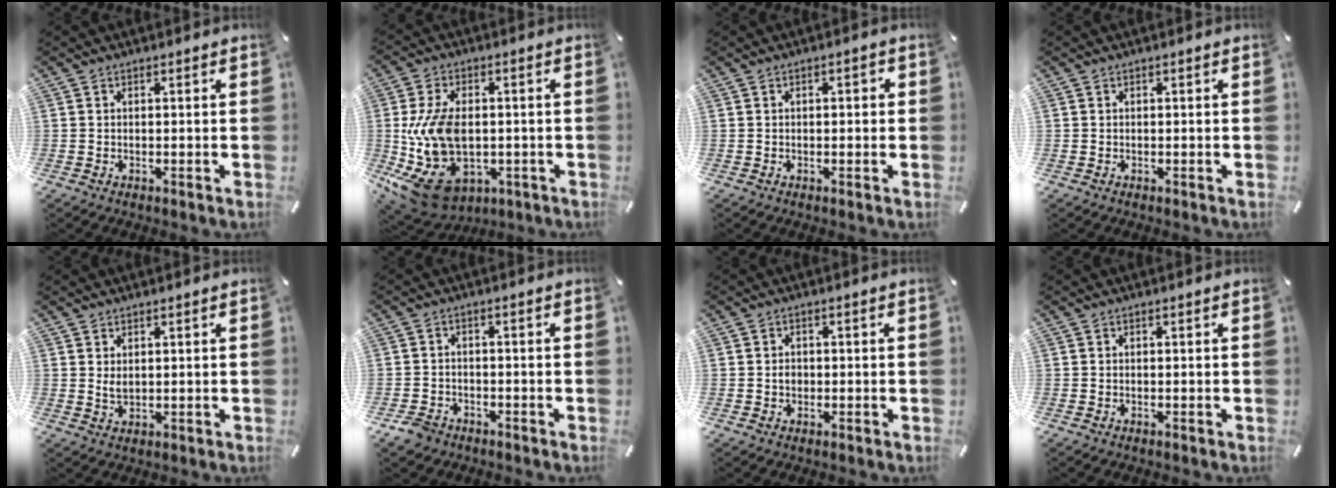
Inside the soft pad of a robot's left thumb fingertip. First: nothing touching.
{"total": 17.3, "force": [-1.7, 12.0, 12.4], "torque": [-0.266, -0.006, -0.015]}
{"total": 1.2, "force": [-0.3, 0.8, 0.9], "torque": [-0.017, 0.006, -0.008]}
{"total": 0.5, "force": [-0.1, 0.5, -0.2], "torque": [0.006, 0.006, -0.004]}
{"total": 2.2, "force": [1.1, 1.4, 1.3], "torque": [-0.036, -0.003, 0.018]}
{"total": 3.9, "force": [-2.9, 2.4, 1.0], "torque": [-0.026, 0.012, -0.056]}
{"total": 1.9, "force": [-0.3, 1.6, 1.0], "torque": [-0.021, 0.003, -0.007]}
{"total": 0.0}